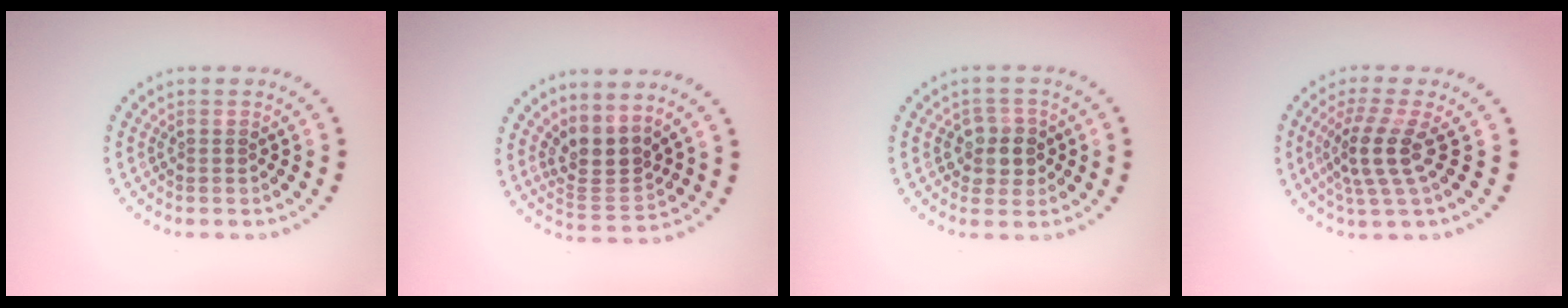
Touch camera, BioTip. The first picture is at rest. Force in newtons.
{"total": 3.1, "press": 2.4, "slide": 2.0}
{"total": 2.6, "press": 2.4, "slide": 1.1}
{"total": 3.8, "press": 2.8, "slide": 2.6}